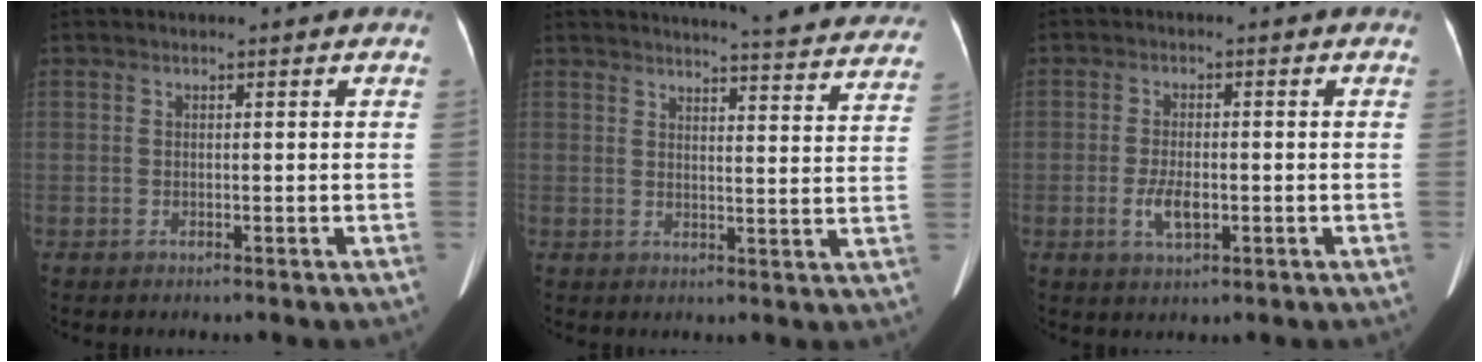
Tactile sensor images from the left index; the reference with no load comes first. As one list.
[{"total": 22.0, "force": [20.8, 1.6, 6.8], "torque": [-0.080, -0.068, 0.226]}, {"total": 4.0, "force": [-1.2, 1.6, 3.5], "torque": [-0.072, -0.002, -0.019]}]